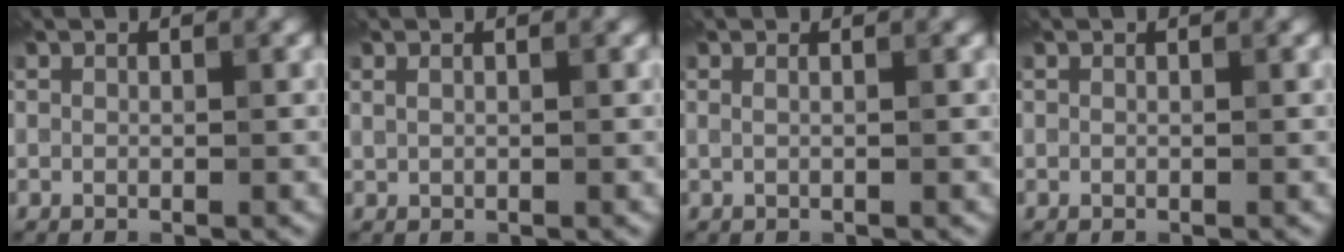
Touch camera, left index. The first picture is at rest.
{"total": 0.6, "force": [0.3, 0.3, 0.4], "torque": [-0.011, 0.002, 0.007]}
{"total": 1.3, "force": [0.6, 0.6, 1.0], "torque": [-0.006, -0.007, -0.006]}
{"total": 0.0}